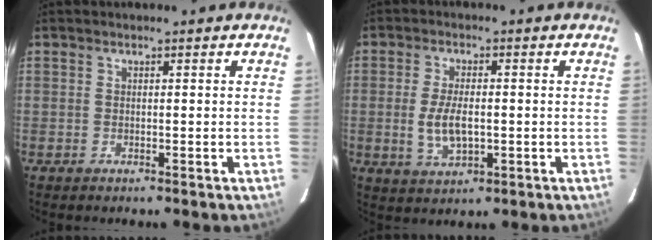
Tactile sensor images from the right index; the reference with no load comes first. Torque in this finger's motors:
{"motor_torque": [0.23, -0.07, 0.17, 0.04]}